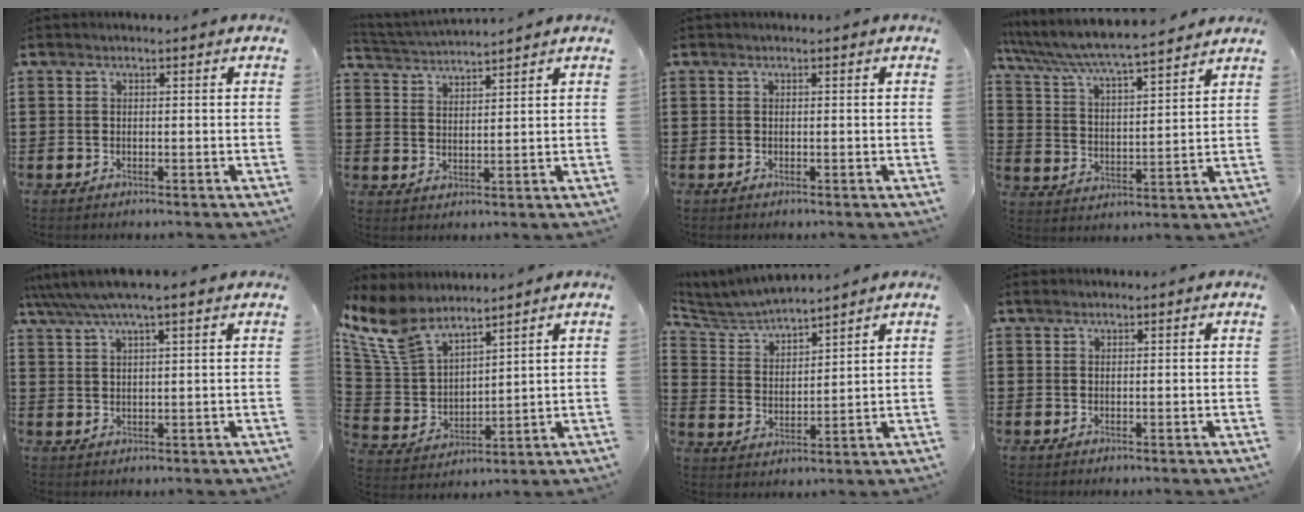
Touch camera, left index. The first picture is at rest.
{"total": 2.8, "force": [2.8, -0.4, 0.0], "torque": [-0.011, -0.015, 0.049]}
{"total": 0.0}
{"total": 5.4, "force": [5.0, -0.1, 2.0], "torque": [-0.063, -0.036, 0.079]}
{"total": 4.7, "force": [3.6, 0.2, 3.0], "torque": [-0.068, -0.007, 0.063]}
{"total": 10.4, "force": [8.4, 3.7, 4.8], "torque": [-0.132, -0.036, 0.157]}
{"total": 5.1, "force": [4.9, 0.6, 1.1], "torque": [-0.048, -0.027, 0.083]}
{"total": 0.9, "force": [0.7, 0.4, 0.4], "torque": [-0.010, 0.003, 0.014]}